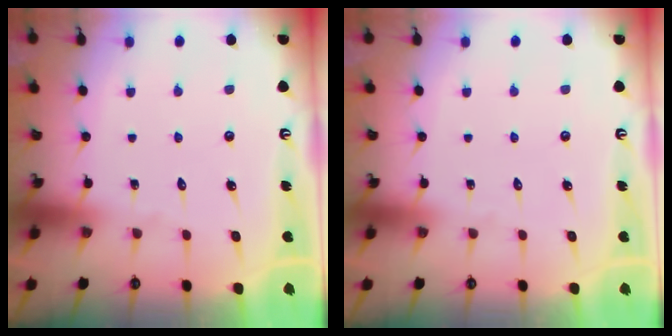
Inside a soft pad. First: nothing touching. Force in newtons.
{"total": 0.0}